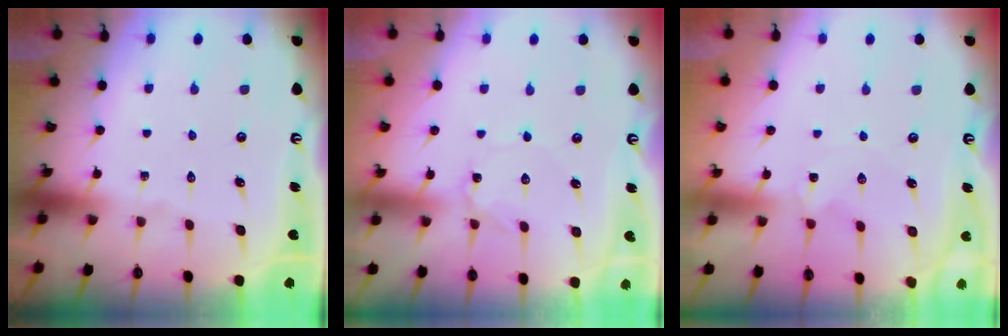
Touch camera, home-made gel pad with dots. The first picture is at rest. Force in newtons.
{"total": 1.1, "press": 1.1, "slide": 0.1}
{"total": 0.0}